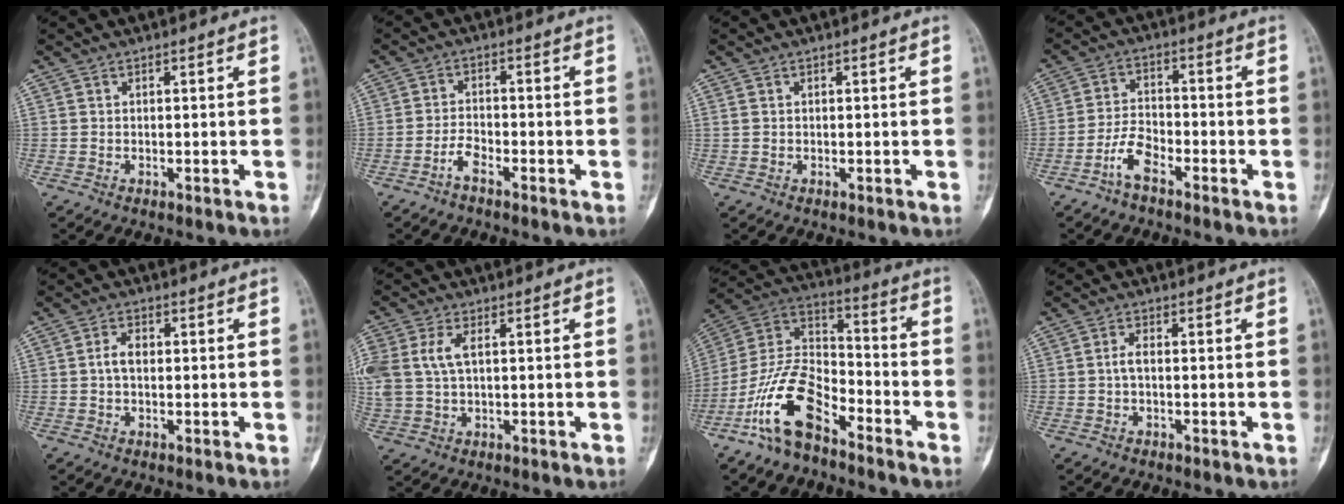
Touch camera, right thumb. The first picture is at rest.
{"total": 3.0, "force": [-2.2, 1.1, 1.7], "torque": [-0.030, 0.018, -0.046]}
{"total": 0.9, "force": [0.3, 0.7, 0.5], "torque": [-0.012, 0.005, 0.008]}
{"total": 5.5, "force": [-3.6, 2.4, 3.4], "torque": [-0.062, 0.027, -0.073]}
{"total": 2.8, "force": [0.0, 1.8, 2.2], "torque": [-0.039, 0.009, -0.004]}
{"total": 10.2, "force": [2.2, 6.1, 7.8], "torque": [-0.209, 0.011, 0.048]}
{"total": 15.2, "force": [-9.3, 7.4, 9.5], "torque": [-0.172, 0.074, -0.187]}
{"total": 1.7, "force": [-0.3, 0.7, 1.5], "torque": [-0.027, 0.004, -0.007]}